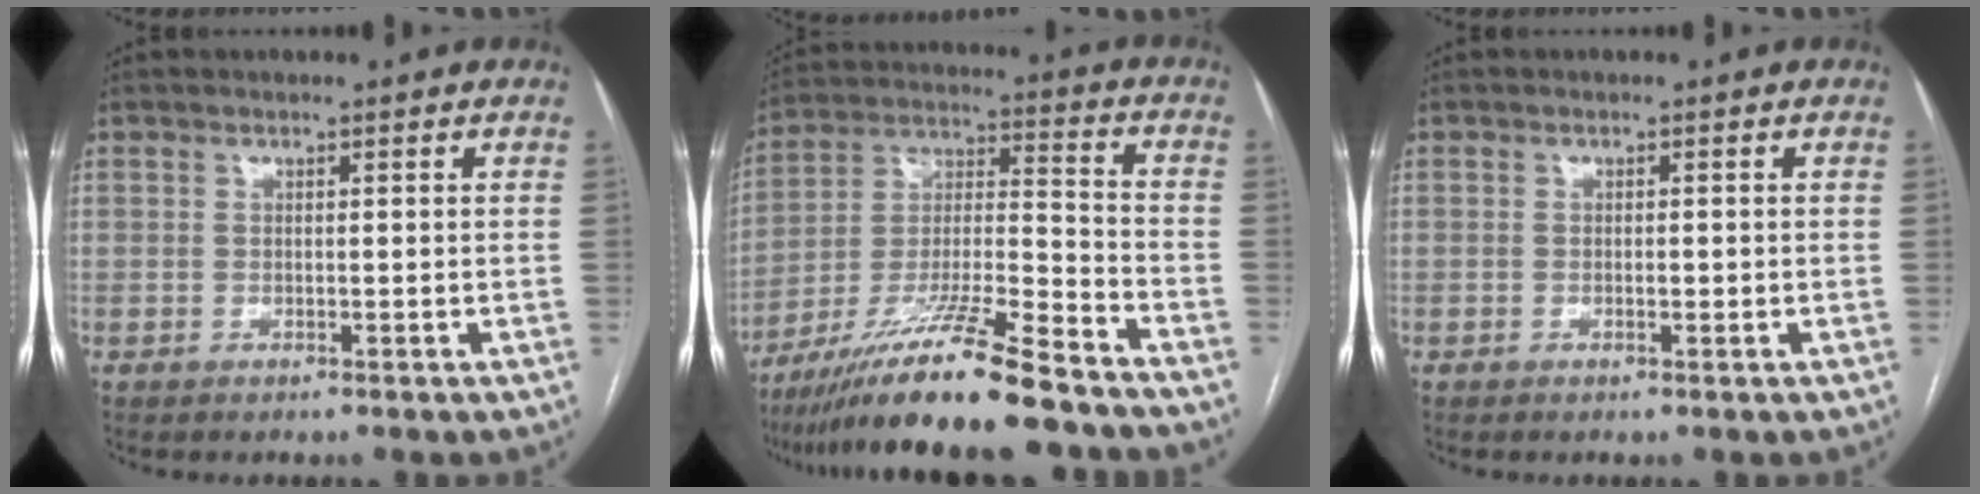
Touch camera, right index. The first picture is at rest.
{"total": 18.7, "force": [-14.5, 0.8, 11.8], "torque": [-0.233, -0.025, -0.260]}
{"total": 0.8, "force": [-0.1, 0.4, 0.7], "torque": [-0.012, 0.000, -0.002]}